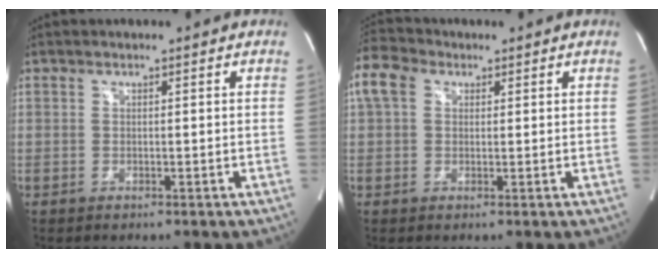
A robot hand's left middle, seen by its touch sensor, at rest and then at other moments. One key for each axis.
{"total": 10.6, "fx": 4.3, "fy": 7.9, "fz": 5.6, "tx": -0.149, "ty": 0.050, "tz": 0.079}